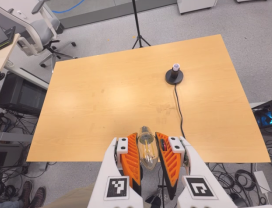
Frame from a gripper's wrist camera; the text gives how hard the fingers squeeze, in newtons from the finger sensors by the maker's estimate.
{"total": 20.0, "left": 21.7, "right": 18.4}